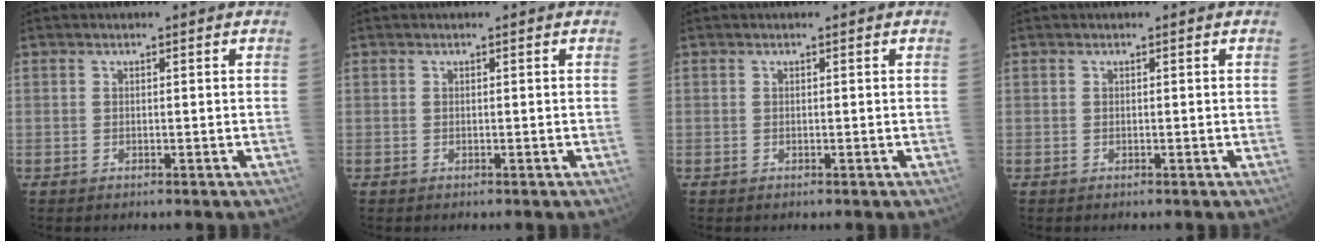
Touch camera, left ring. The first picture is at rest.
{"total": 0.0}
{"total": 0.0}
{"total": 0.0}